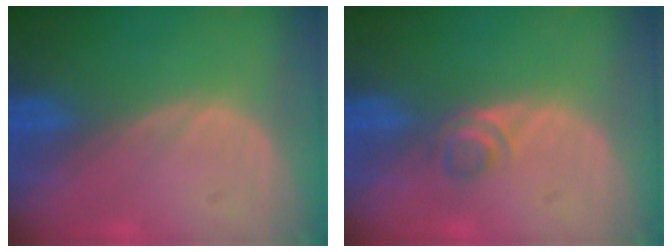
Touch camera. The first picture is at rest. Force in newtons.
{"total": 2.2, "press": 2.0, "slide": 0.9}